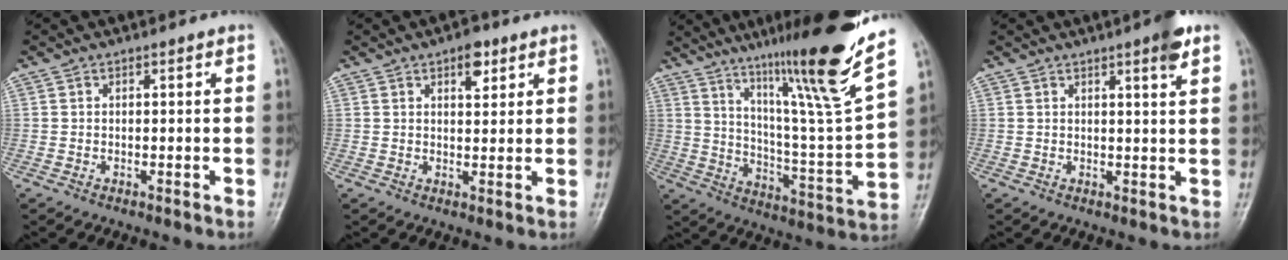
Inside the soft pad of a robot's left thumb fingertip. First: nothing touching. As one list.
[{"total": 4.1, "force": [2.3, 1.9, 2.7], "torque": [-0.025, -0.010, 0.033]}, {"total": 23.3, "force": [15.5, 0.6, 17.3], "torque": [-0.240, -0.079, 0.252]}, {"total": 4.2, "force": [2.6, 0.3, 3.3], "torque": [-0.041, -0.014, 0.034]}]